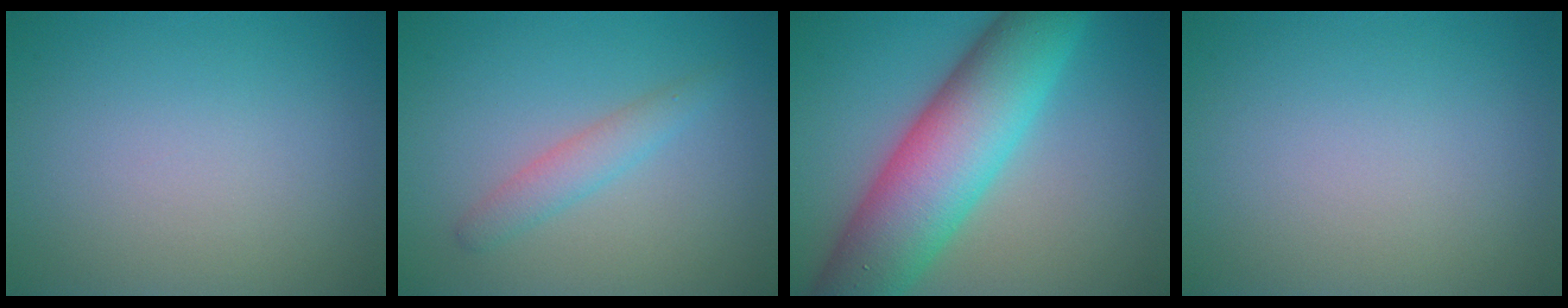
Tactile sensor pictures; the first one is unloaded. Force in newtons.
{"total": 2.1, "press": 2.1, "slide": 0.1}
{"total": 11.3, "press": 11.3, "slide": 0.1}
{"total": 0.0}